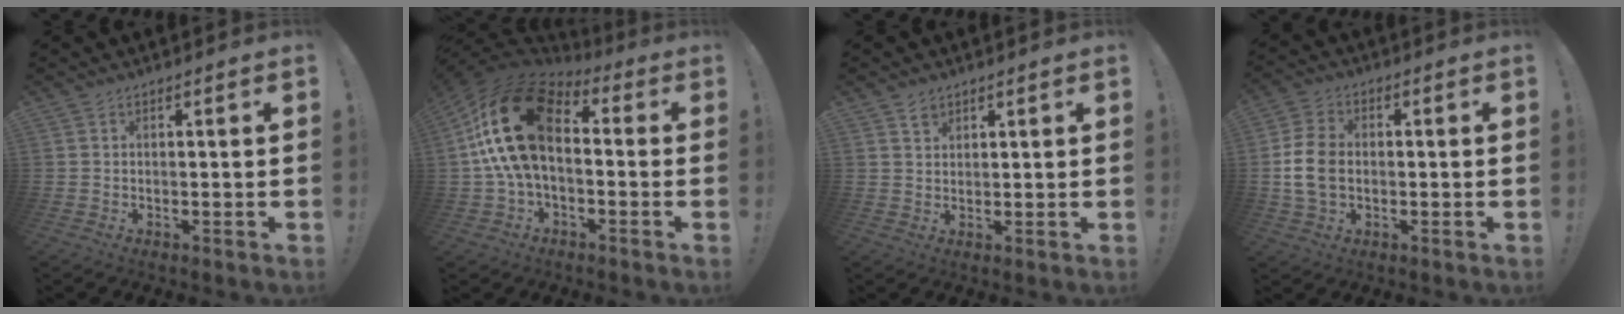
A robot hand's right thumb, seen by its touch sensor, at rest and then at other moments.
{"total": 22.3, "force": [3.2, 12.6, 18.1], "torque": [-0.350, 0.012, 0.063]}
{"total": 2.4, "force": [1.8, 1.5, 0.6], "torque": [-0.005, -0.010, 0.034]}
{"total": 10.5, "force": [-0.5, 7.3, 7.5], "torque": [-0.141, 0.006, -0.004]}